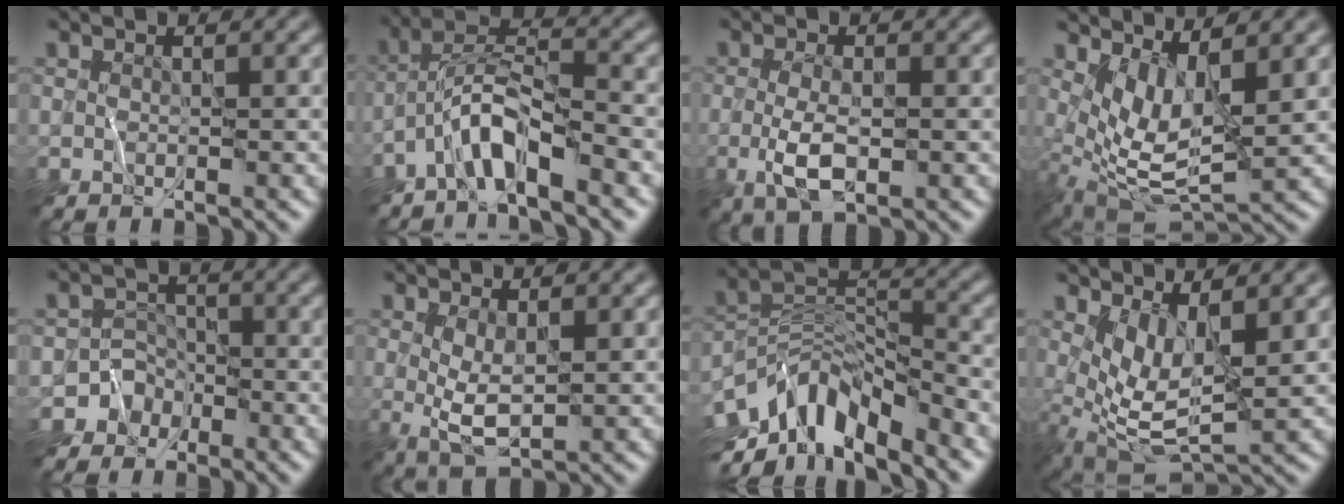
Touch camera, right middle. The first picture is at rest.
{"total": 4.9, "force": [-3.4, 1.0, 3.3], "torque": [-0.061, 0.009, -0.075]}
{"total": 3.8, "force": [-0.8, 1.4, 3.4], "torque": [-0.073, -0.008, -0.017]}
{"total": 5.2, "force": [2.1, 1.8, 4.5], "torque": [-0.100, -0.017, 0.043]}
{"total": 3.4, "force": [-2.1, 2.6, -0.3], "torque": [0.047, 0.013, -0.047]}
{"total": 3.1, "force": [0.5, 1.1, 2.9], "torque": [-0.063, -0.006, 0.013]}
{"total": 9.0, "force": [-5.5, 3.8, 6.1], "torque": [-0.099, 0.003, -0.115]}
{"total": 4.8, "force": [1.6, 1.7, 4.2], "torque": [-0.095, -0.017, 0.035]}